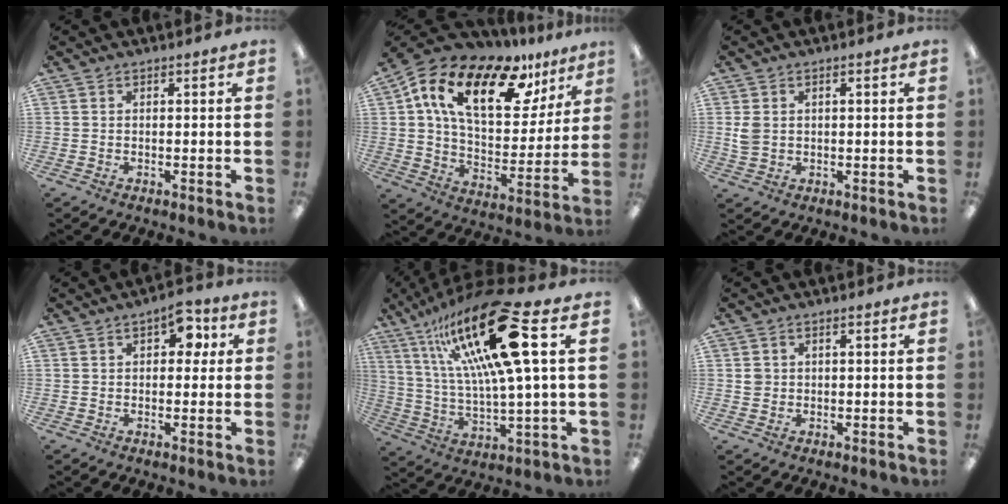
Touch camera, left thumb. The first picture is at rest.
{"total": 21.0, "force": [11.9, 10.1, 14.1], "torque": [-0.254, -0.057, 0.205]}
{"total": 3.4, "force": [0.4, 2.6, 2.2], "torque": [-0.036, 0.004, 0.005]}
{"total": 7.4, "force": [2.7, 4.1, 5.5], "torque": [-0.061, -0.007, 0.040]}
{"total": 25.8, "force": [12.1, 6.1, 22.0], "torque": [-0.401, -0.059, 0.185]}
{"total": 2.0, "force": [0.2, 1.9, 0.6], "torque": [-0.006, 0.002, 0.001]}